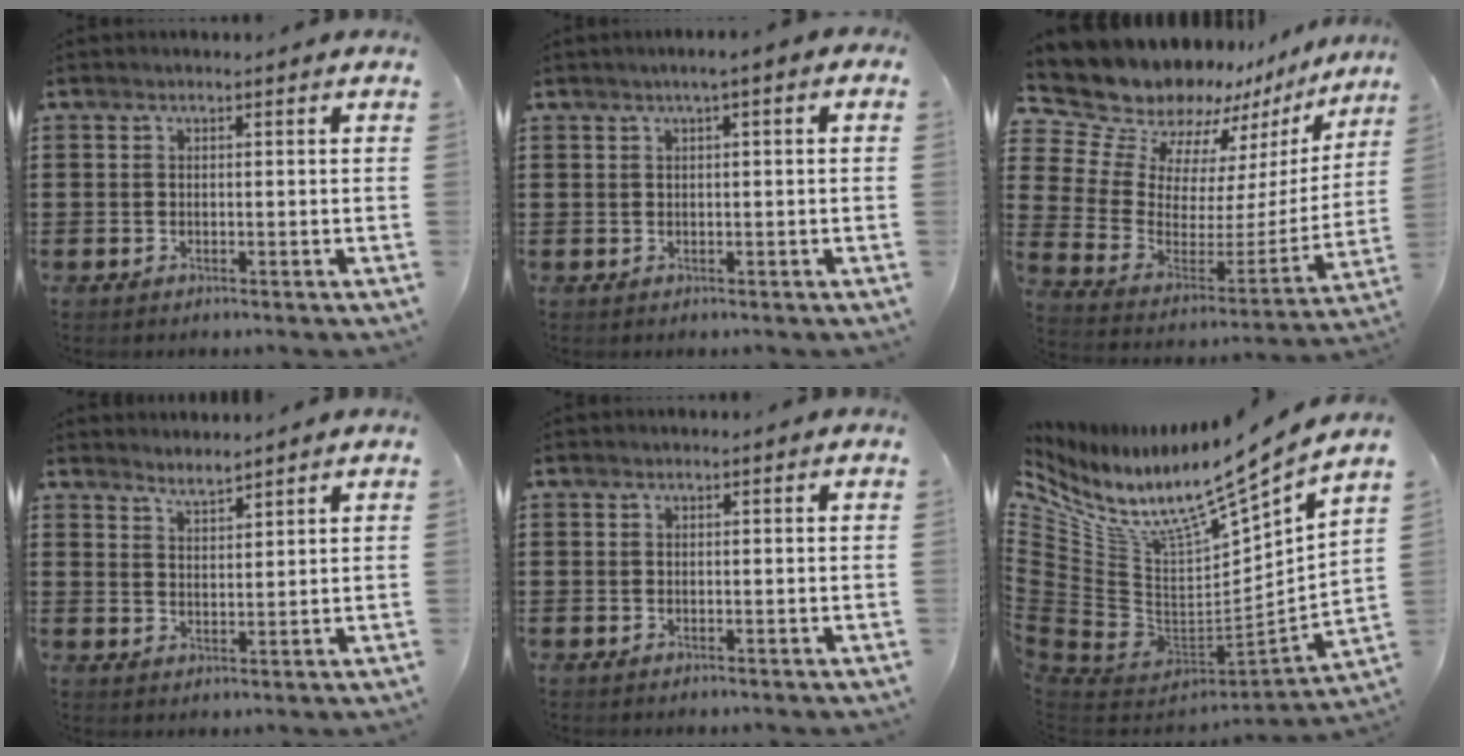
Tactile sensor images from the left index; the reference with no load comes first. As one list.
[{"total": 1.4, "force": [0.1, 0.1, 1.4], "torque": [-0.024, -0.002, 0.002]}, {"total": 10.9, "force": [9.6, 4.7, 1.9], "torque": [-0.097, -0.079, 0.171]}, {"total": 2.7, "force": [2.7, -0.1, -0.1], "torque": [-0.007, -0.008, 0.052]}, {"total": 0.0}, {"total": 10.0, "force": [7.2, 2.7, 6.5], "torque": [-0.130, -0.070, 0.111]}]